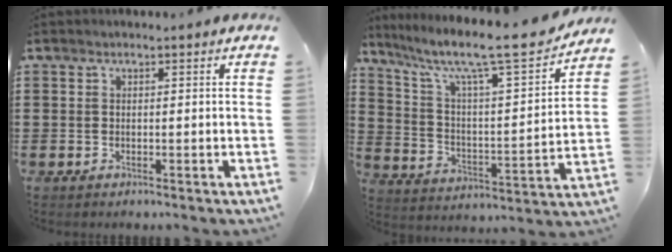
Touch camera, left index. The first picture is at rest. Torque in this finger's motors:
{"motor_torque": [2.14, 0.00, 0.64, 0.21]}